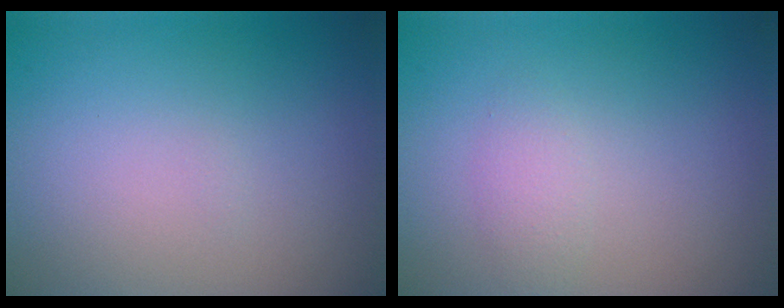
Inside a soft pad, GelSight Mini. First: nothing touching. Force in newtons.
{"total": 1.3, "press": 1.3, "slide": 0.1}